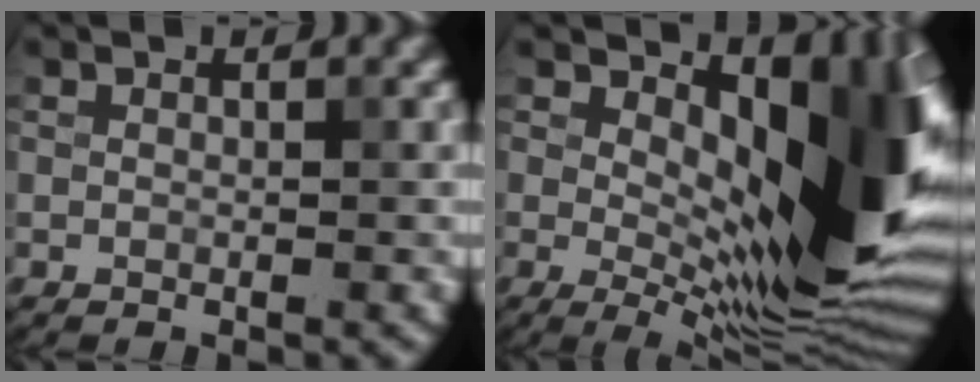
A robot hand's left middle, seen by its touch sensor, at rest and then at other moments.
{"total": 14.5, "force": [2.9, 6.5, 12.6], "torque": [-0.148, -0.007, 0.048]}